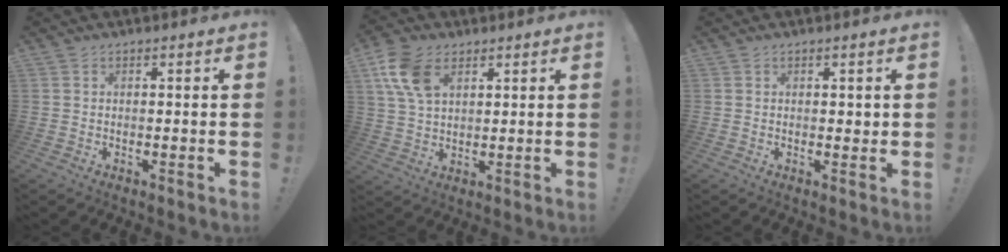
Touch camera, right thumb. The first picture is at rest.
{"total": 11.4, "force": [5.1, 7.0, 7.3], "torque": [-0.146, -0.006, 0.100]}
{"total": 1.1, "force": [0.5, 0.9, 0.5], "torque": [-0.005, 0.002, 0.008]}